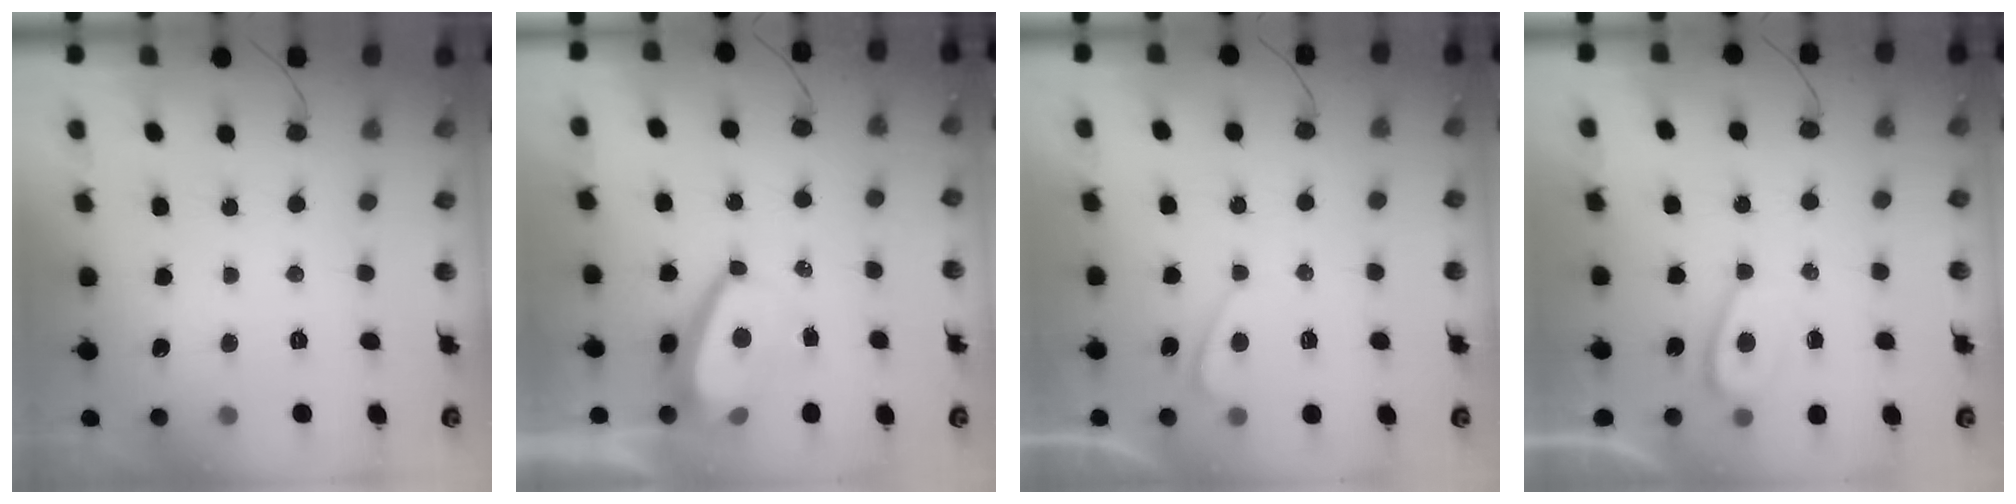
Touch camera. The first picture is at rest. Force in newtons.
{"total": 4.3, "press": 4.3, "slide": 0.7}
{"total": 0.6, "press": 0.3, "slide": 0.5}
{"total": 2.2, "press": 2.2, "slide": 0.5}